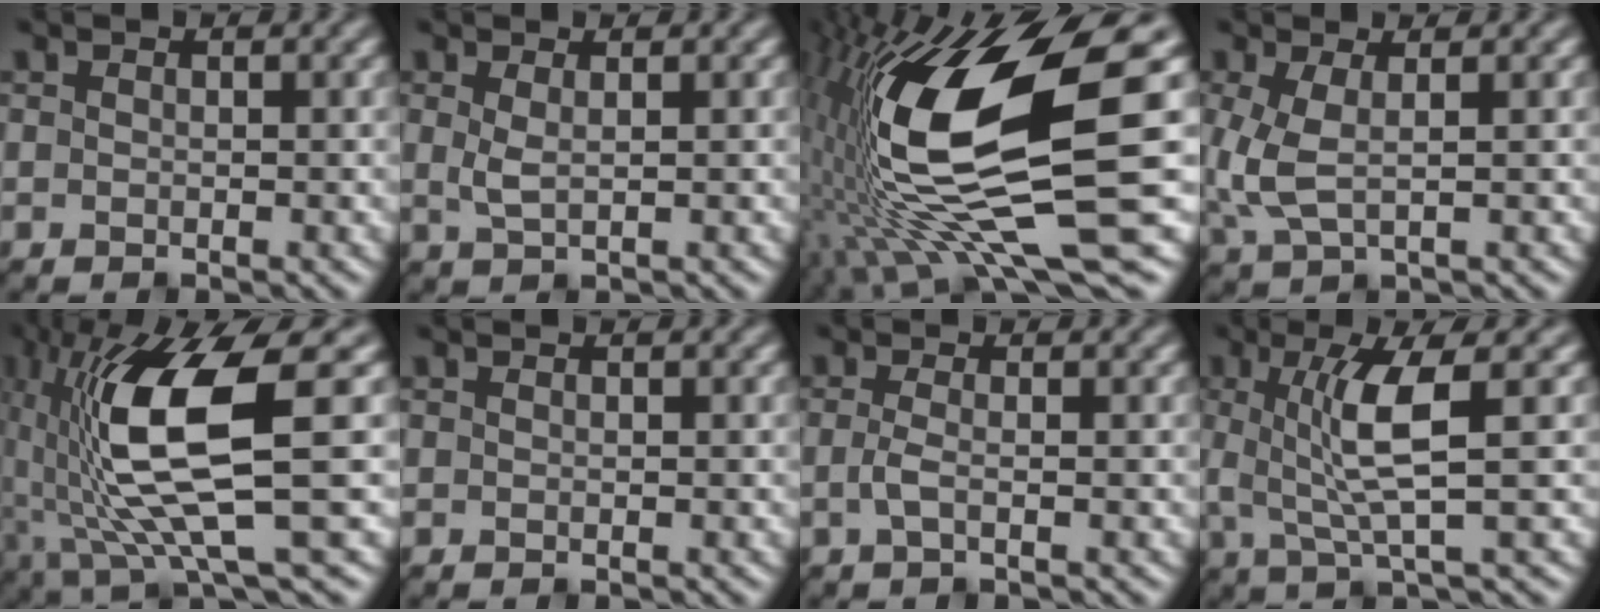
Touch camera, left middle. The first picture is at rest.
{"total": 1.4, "force": [0.4, 0.4, 1.3], "torque": [-0.031, -0.003, 0.011]}
{"total": 15.9, "force": [1.3, 5.1, 15.0], "torque": [-0.283, -0.011, 0.032]}
{"total": 3.4, "force": [0.3, 1.5, 3.1], "torque": [-0.084, -0.003, 0.007]}
{"total": 11.2, "force": [1.2, 2.9, 10.8], "torque": [-0.200, -0.006, 0.029]}
{"total": 0.0}
{"total": 1.5, "force": [-0.3, 0.4, 1.4], "torque": [-0.032, -0.004, -0.010]}
{"total": 5.2, "force": [0.7, 0.8, 5.1], "torque": [-0.109, 0.002, 0.018]}